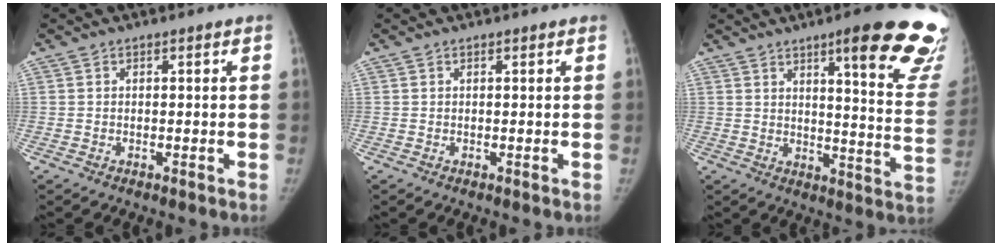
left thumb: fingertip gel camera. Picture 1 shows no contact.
{"total": 0.0}
{"total": 22.5, "force": [14.7, 3.4, 16.7], "torque": [-0.173, -0.082, 0.181]}